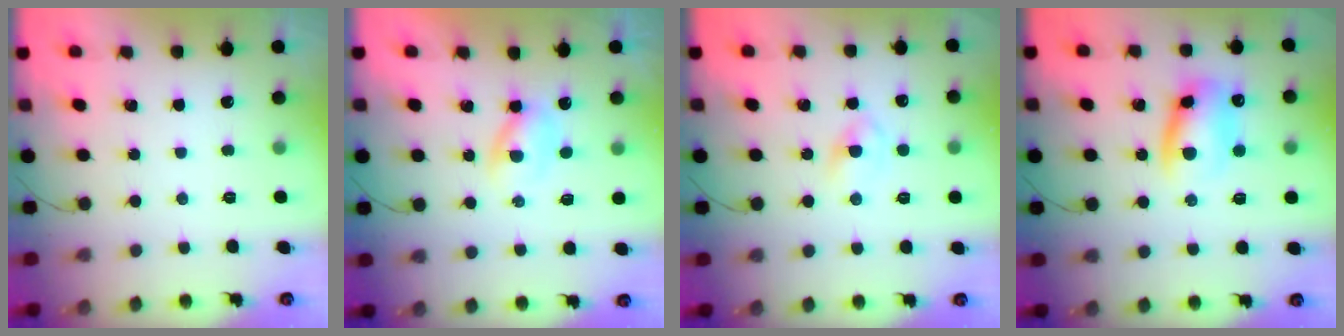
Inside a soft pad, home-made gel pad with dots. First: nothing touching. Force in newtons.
{"total": 3.0, "press": 2.7, "slide": 1.3}
{"total": 2.9, "press": 2.6, "slide": 1.3}
{"total": 11.9, "press": 11.7, "slide": 2.0}